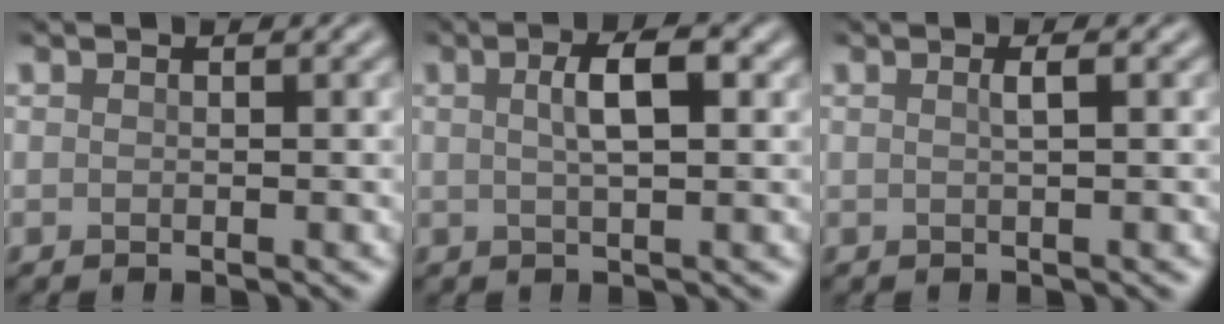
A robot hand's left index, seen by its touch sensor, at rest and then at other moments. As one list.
[{"total": 3.3, "force": [0.9, 0.9, 3.1], "torque": [-0.053, 0.009, 0.013]}, {"total": 1.2, "force": [0.2, 0.3, 1.1], "torque": [-0.018, 0.008, 0.001]}]